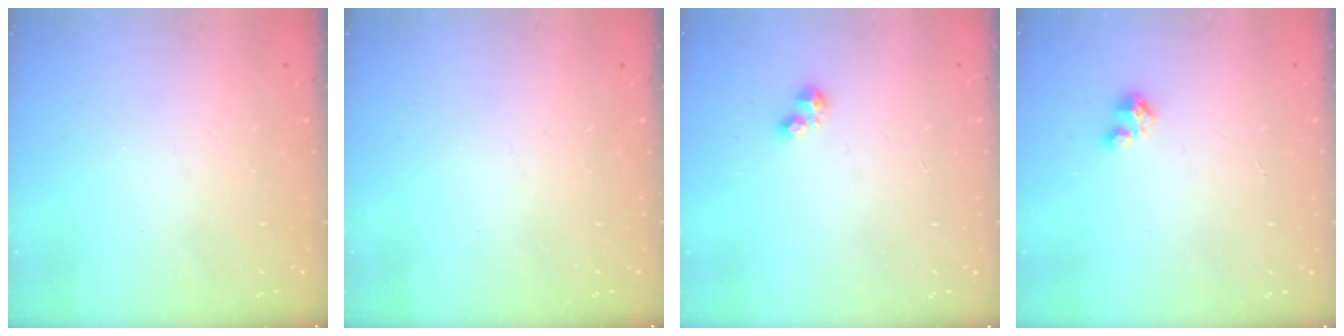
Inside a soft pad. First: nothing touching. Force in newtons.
{"total": 0.0}
{"total": 3.0, "press": 3.0, "slide": 0.4}
{"total": 1.6, "press": 1.6, "slide": 0.1}